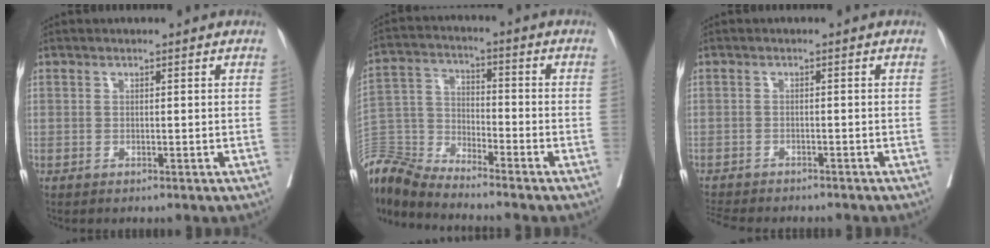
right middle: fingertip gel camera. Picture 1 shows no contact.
{"total": 10.7, "force": [-10.6, 0.0, 1.3], "torque": [-0.035, 0.013, -0.213]}
{"total": 7.5, "force": [-6.8, 1.8, 2.7], "torque": [-0.045, -0.006, -0.098]}